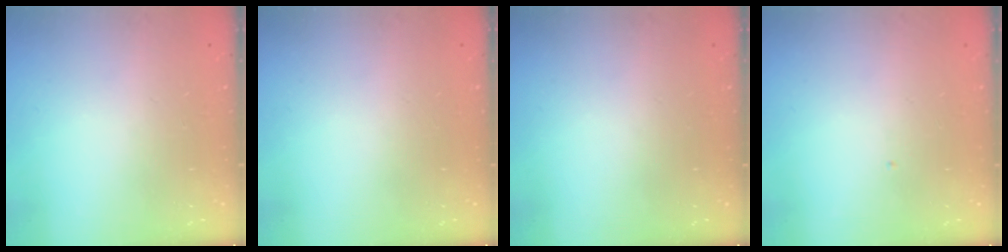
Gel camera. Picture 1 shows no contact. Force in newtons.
{"total": 0.0}
{"total": 0.0}
{"total": 0.0}